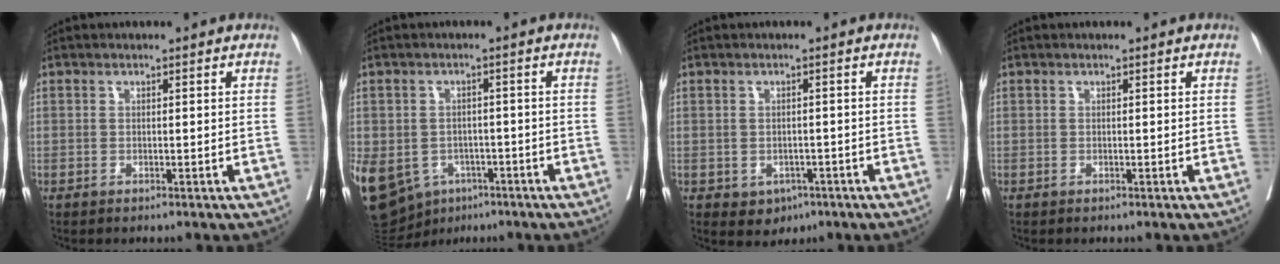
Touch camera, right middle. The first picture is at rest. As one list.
[{"total": 25.9, "force": [-10.9, 20.6, 11.2], "torque": [-0.378, -0.016, -0.151]}, {"total": 3.2, "force": [-1.5, 2.5, 1.3], "torque": [-0.009, 0.004, -0.009]}, {"total": 0.0}]